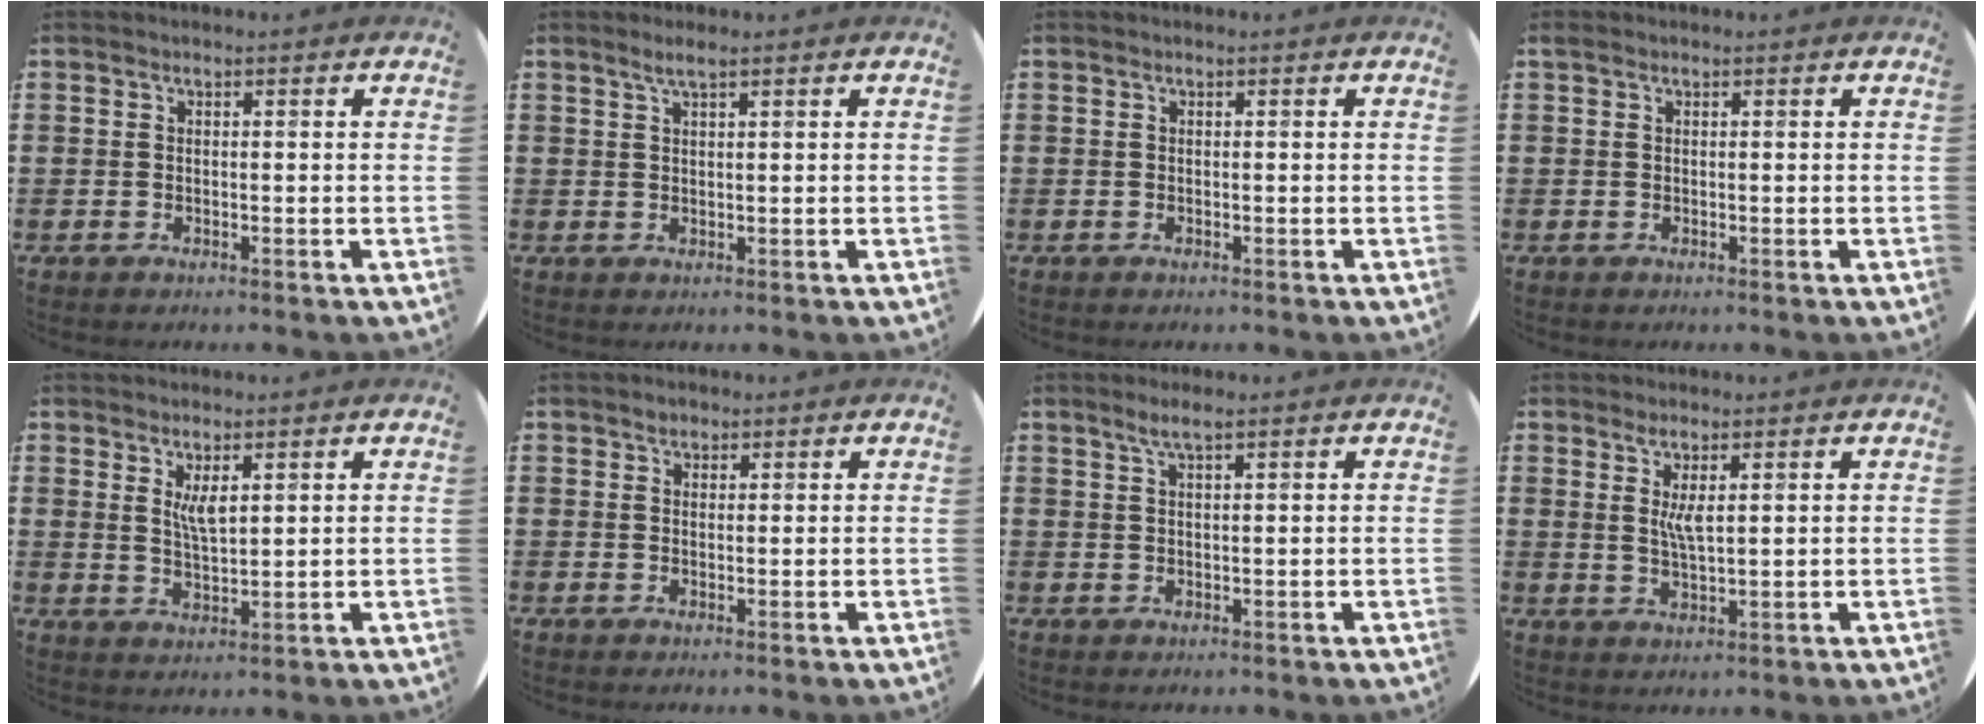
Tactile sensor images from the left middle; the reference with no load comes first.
{"total": 1.7, "force": [1.3, 0.1, 1.1], "torque": [-0.021, 0.003, 0.023]}
{"total": 0.0}
{"total": 0.0}
{"total": 3.3, "force": [2.0, 0.9, 2.5], "torque": [-0.046, 0.001, 0.032]}
{"total": 1.1, "force": [1.0, 0.6, 0.1], "torque": [0.006, 0.001, 0.017]}
{"total": 2.1, "force": [1.6, 0.1, 1.4], "torque": [-0.027, 0.003, 0.027]}
{"total": 3.0, "force": [1.5, 0.4, 2.5], "torque": [-0.055, 0.002, 0.024]}